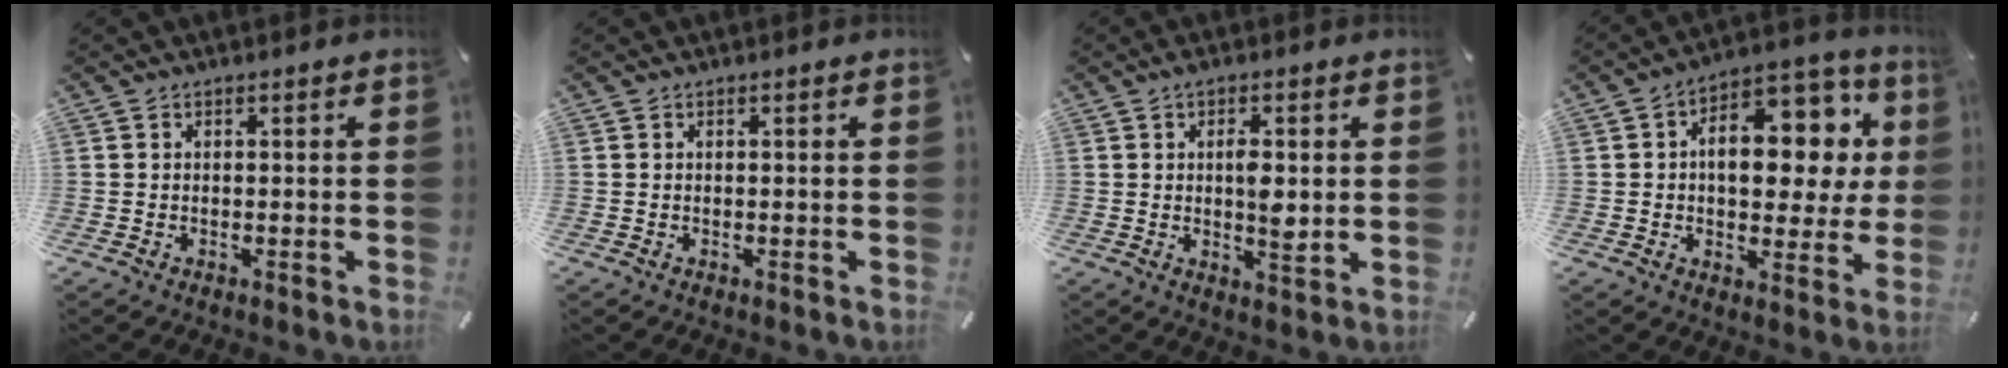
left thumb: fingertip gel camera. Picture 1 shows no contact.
{"total": 0.0}
{"total": 6.1, "force": [0.7, 2.4, 5.6], "torque": [-0.099, -0.004, 0.007]}
{"total": 16.9, "force": [3.8, 10.0, 13.1], "torque": [-0.169, -0.024, 0.064]}